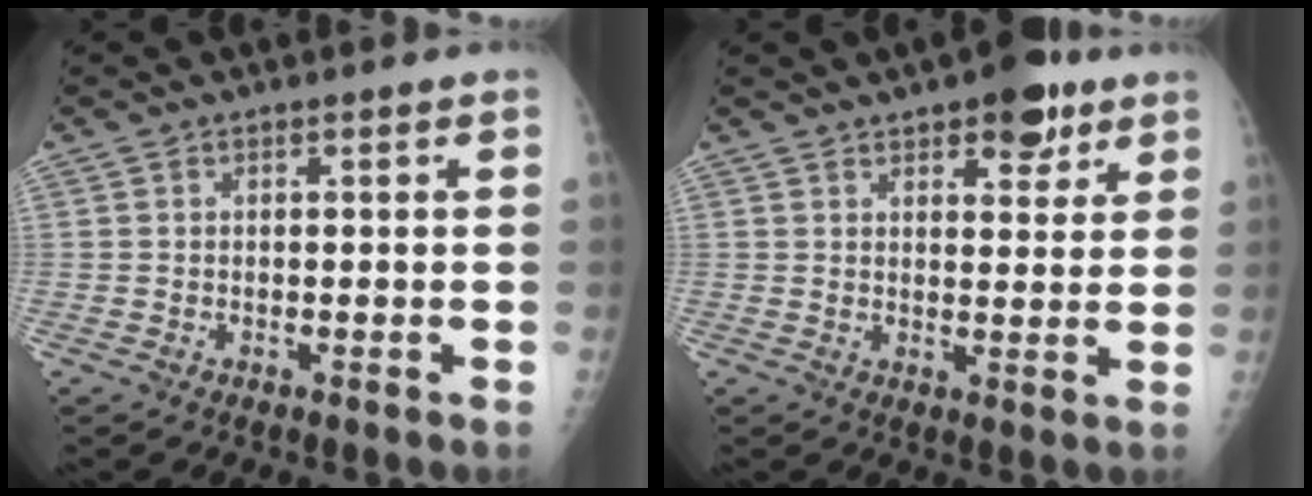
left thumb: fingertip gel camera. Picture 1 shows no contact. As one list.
[{"total": 8.2, "force": [5.0, 3.8, 5.3], "torque": [-0.042, -0.021, 0.065]}]